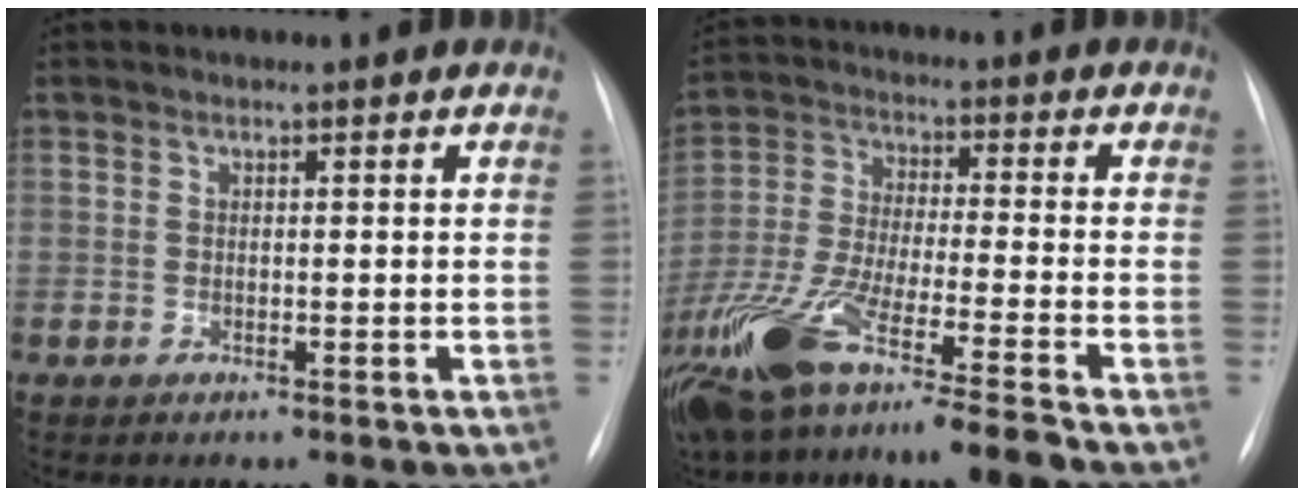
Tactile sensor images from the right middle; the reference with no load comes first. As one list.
[{"total": 15.8, "force": [-11.4, 0.0, 10.9], "torque": [-0.229, -0.048, -0.207]}]